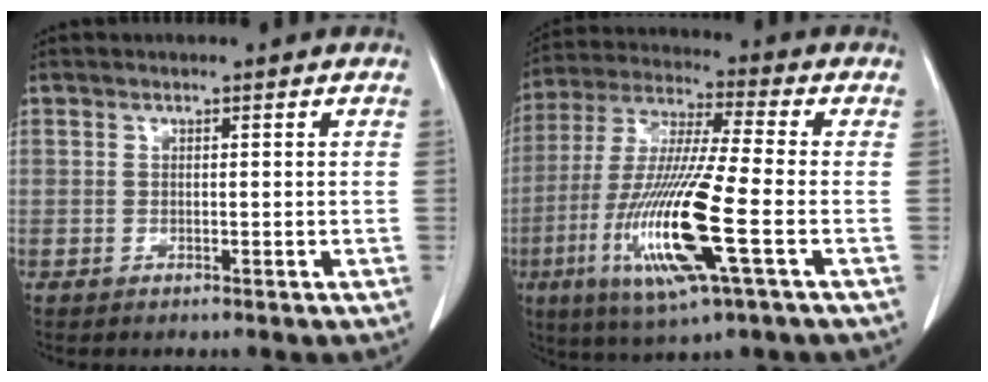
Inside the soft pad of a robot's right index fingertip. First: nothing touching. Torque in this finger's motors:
{"motor_torque": [2.14, 0.00, 0.99, 0.21]}